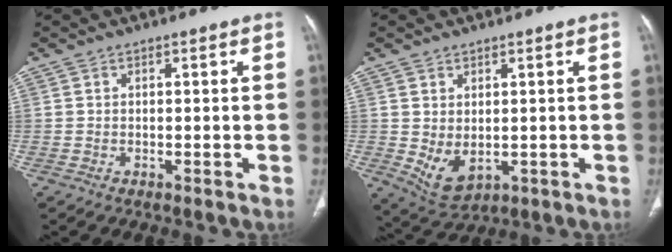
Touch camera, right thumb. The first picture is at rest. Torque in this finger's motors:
{"motor_torque": [-0.35, 0.55, -0.23, -0.05, 0.18]}